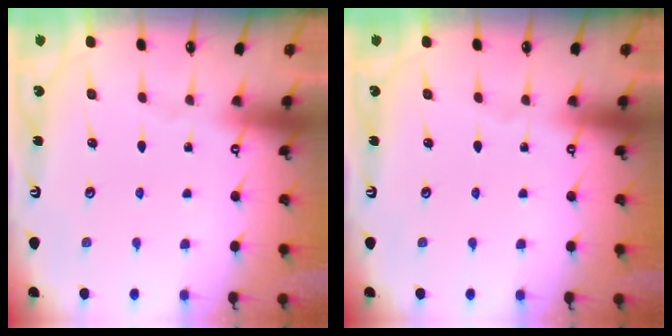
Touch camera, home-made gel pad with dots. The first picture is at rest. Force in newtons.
{"total": 0.0}